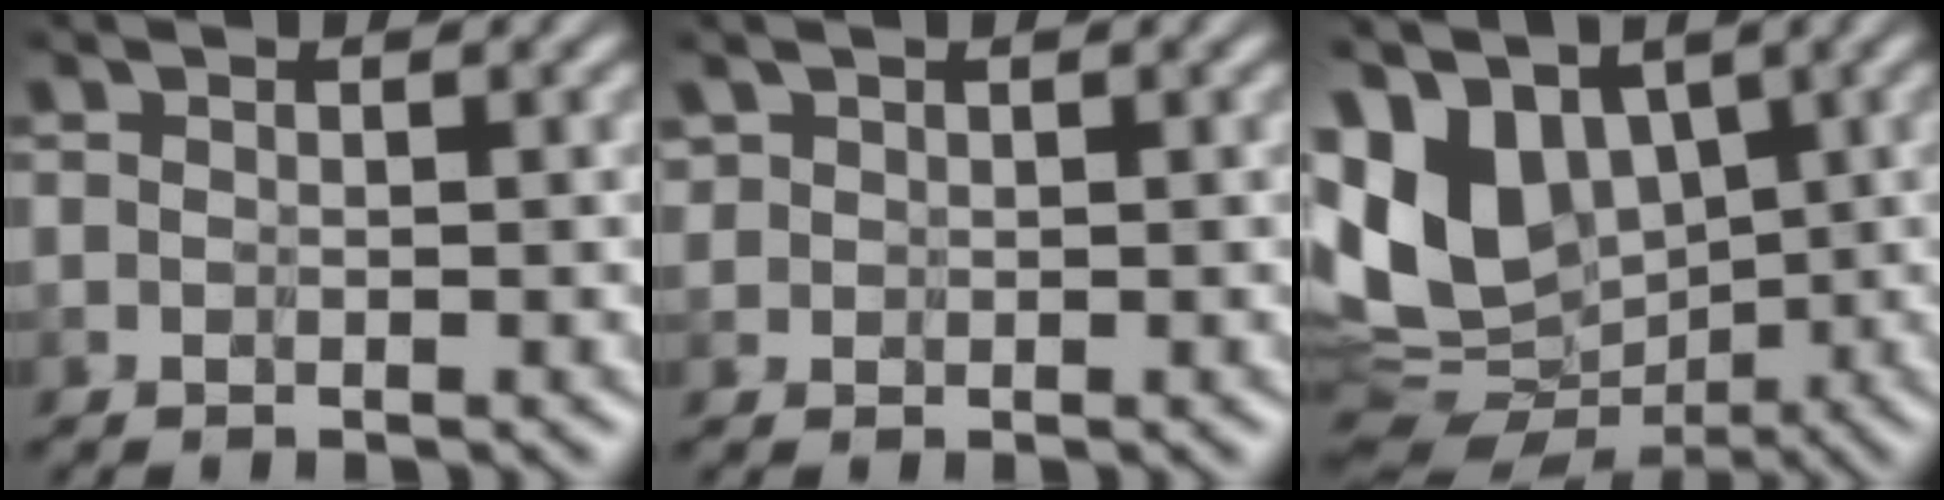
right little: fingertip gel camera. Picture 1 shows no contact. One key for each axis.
{"total": 1.3, "fx": 0.9, "fy": 0.8, "fz": 0.3, "tx": -0.017, "ty": 0.005, "tz": 0.004}
{"total": 6.2, "fx": 1.6, "fy": 4.2, "fz": 4.2, "tx": -0.106, "ty": -0.019, "tz": 0.024}